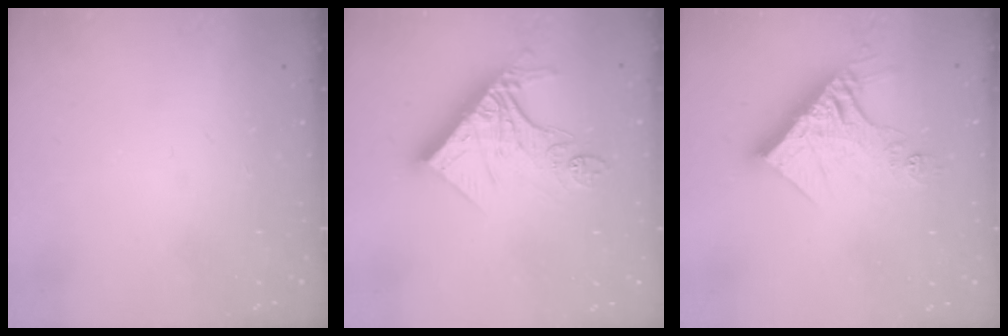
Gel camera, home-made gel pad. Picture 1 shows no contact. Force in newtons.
{"total": 16.1, "press": 16.0, "slide": 1.7}
{"total": 15.9, "press": 15.8, "slide": 1.7}